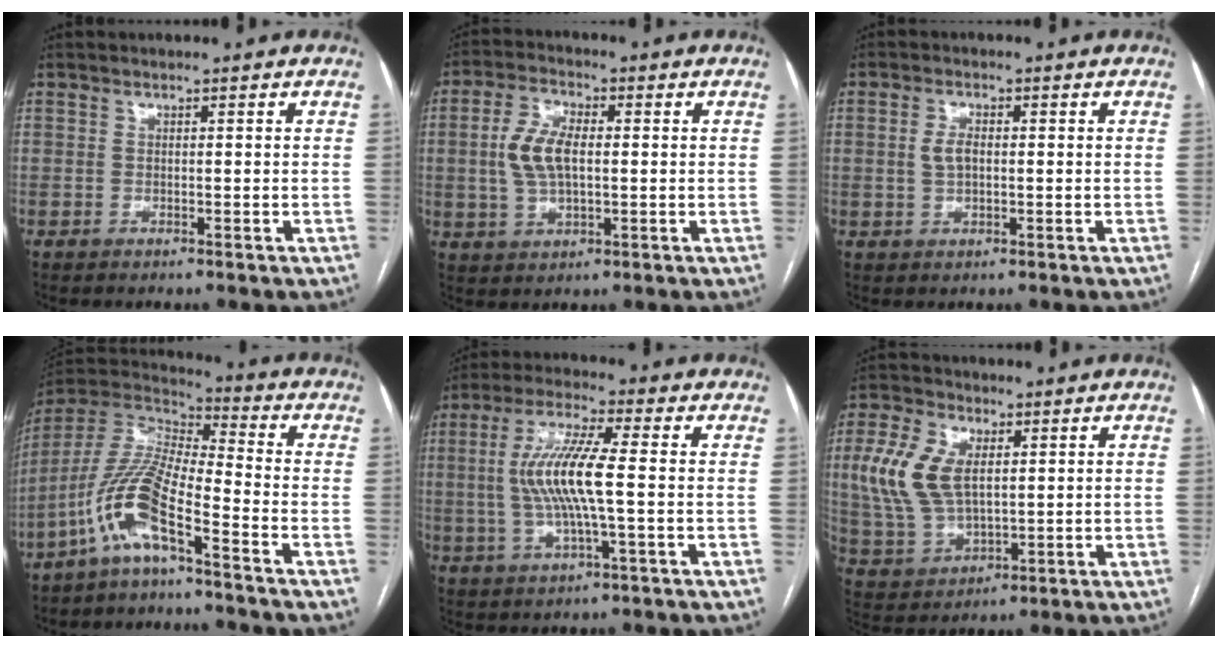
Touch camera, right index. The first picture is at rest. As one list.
[{"total": 7.7, "force": [0.5, 3.7, 6.8], "torque": [-0.151, 0.012, 0.010]}, {"total": 3.0, "force": [0.2, 1.6, 2.6], "torque": [-0.053, 0.005, 0.006]}, {"total": 11.7, "force": [-6.2, 1.6, 9.7], "torque": [-0.221, 0.000, -0.132]}, {"total": 10.7, "force": [0.1, 1.2, 10.7], "torque": [-0.220, 0.007, -0.002]}, {"total": 11.6, "force": [2.5, 6.6, 9.2], "torque": [-0.219, 0.016, 0.056]}]